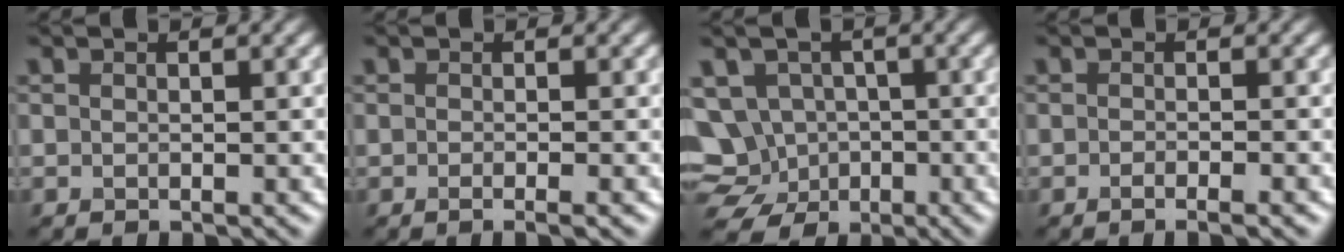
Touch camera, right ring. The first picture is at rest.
{"total": 1.8, "force": [-0.6, 0.5, 1.6], "torque": [-0.017, -0.005, -0.012]}
{"total": 8.8, "force": [-2.3, 7.8, 3.6], "torque": [-0.053, -0.003, -0.062]}
{"total": 1.8, "force": [-0.9, 0.4, 1.4], "torque": [-0.015, 0.000, -0.016]}